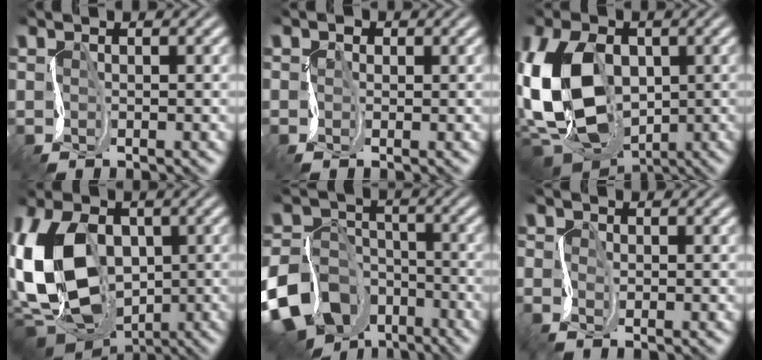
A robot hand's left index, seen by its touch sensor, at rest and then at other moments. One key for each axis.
{"total": 0.7, "fx": -0.3, "fy": 0.4, "fz": -0.5, "tx": 0.006, "ty": -0.002, "tz": -0.004}
{"total": 13.5, "fx": -1.0, "fy": 9.4, "fz": 9.6, "tx": -0.212, "ty": -0.026, "tz": -0.016}
{"total": 15.1, "fx": -1.1, "fy": 10.8, "fz": 10.5, "tx": -0.219, "ty": -0.026, "tz": -0.011}
{"total": 15.2, "fx": -9.3, "fy": 11.0, "fz": 4.8, "tx": -0.110, "ty": -0.051, "tz": -0.181}
{"total": 1.3, "fx": -1.2, "fy": 0.6, "fz": 0.1, "tx": -0.011, "ty": -0.004, "tz": -0.023}